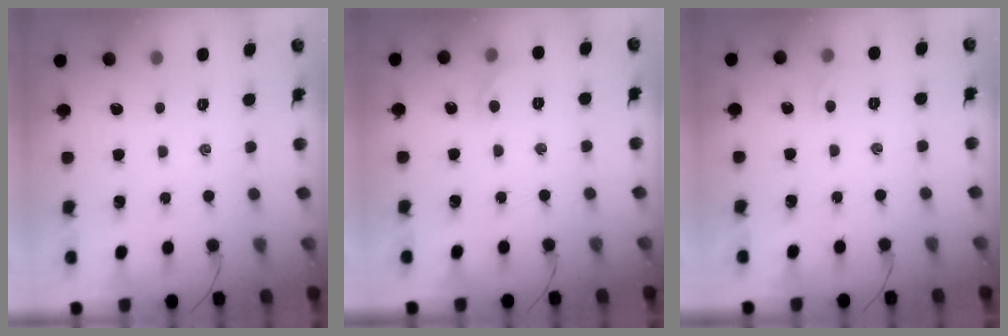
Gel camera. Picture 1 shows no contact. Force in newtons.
{"total": 5.6, "press": 5.2, "slide": 1.8}
{"total": 2.7, "press": 2.5, "slide": 0.9}